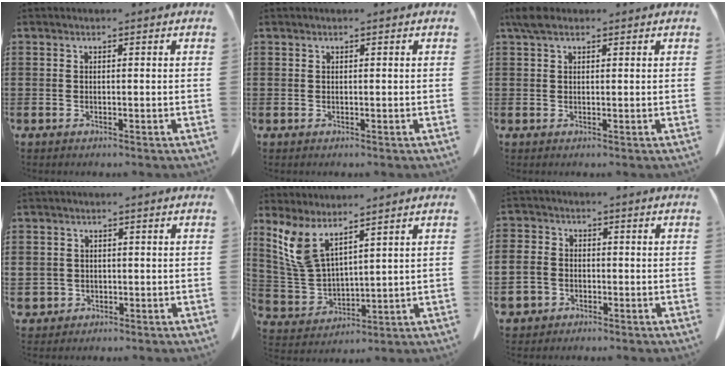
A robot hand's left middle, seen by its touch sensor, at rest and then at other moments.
{"total": 0.0}
{"total": 2.5, "force": [1.6, 1.1, 1.5], "torque": [-0.036, 0.005, 0.029]}
{"total": 1.9, "force": [0.0, 1.9, 0.1], "torque": [-0.014, 0.005, -0.003]}
{"total": 7.6, "force": [5.3, 2.4, 4.9], "torque": [-0.127, -0.019, 0.097]}
{"total": 4.7, "force": [-1.6, 4.2, 1.3], "torque": [-0.065, 0.001, -0.038]}